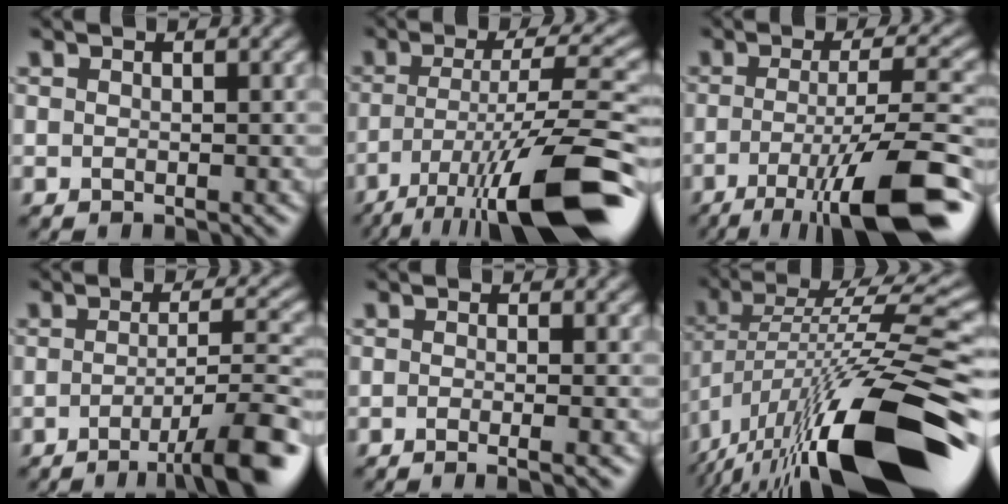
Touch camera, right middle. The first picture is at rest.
{"total": 13.5, "force": [-7.4, 3.0, 10.9], "torque": [-0.185, 0.000, -0.127]}
{"total": 12.0, "force": [-5.8, 2.7, 10.1], "torque": [-0.153, -0.007, -0.098]}
{"total": 8.3, "force": [-4.2, 1.7, 7.0], "torque": [-0.084, 0.006, -0.067]}
{"total": 3.0, "force": [-0.9, 1.2, 2.6], "torque": [-0.009, -0.005, -0.030]}
{"total": 17.5, "force": [-7.8, 4.8, 14.9], "torque": [-0.257, 0.022, -0.147]}